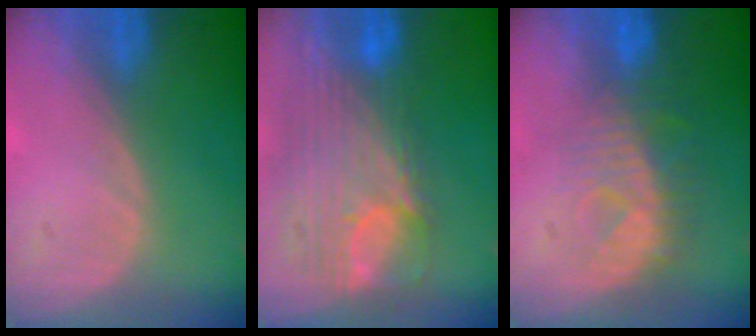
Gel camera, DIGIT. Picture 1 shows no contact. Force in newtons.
{"total": 12.1, "press": 10.3, "slide": 6.4}
{"total": 8.1, "press": 7.5, "slide": 3.1}